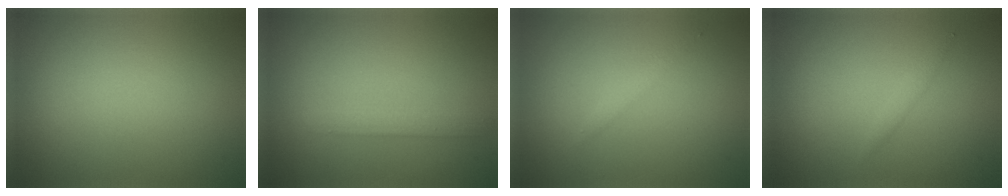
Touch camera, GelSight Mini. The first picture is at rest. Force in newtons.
{"total": 1.6, "press": 1.6, "slide": 0.0}
{"total": 1.0, "press": 1.0, "slide": 0.0}
{"total": 0.8, "press": 0.8, "slide": 0.1}